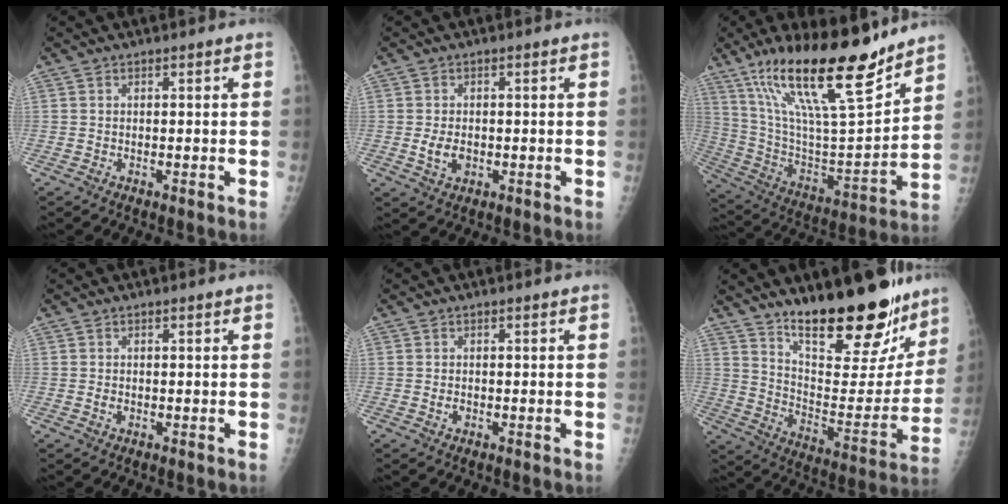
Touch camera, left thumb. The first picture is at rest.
{"total": 3.6, "force": [-0.6, 2.5, 2.6], "torque": [-0.044, -0.002, -0.005]}
{"total": 26.2, "force": [17.6, 6.1, 18.5], "torque": [-0.298, -0.067, 0.312]}
{"total": 1.1, "force": [-0.1, 0.8, 0.8], "torque": [-0.010, 0.000, -0.001]}
{"total": 1.1, "force": [-0.2, 0.8, 0.7], "torque": [-0.011, 0.000, -0.002]}
{"total": 25.3, "force": [18.7, 8.3, 14.8], "torque": [-0.171, -0.113, 0.283]}